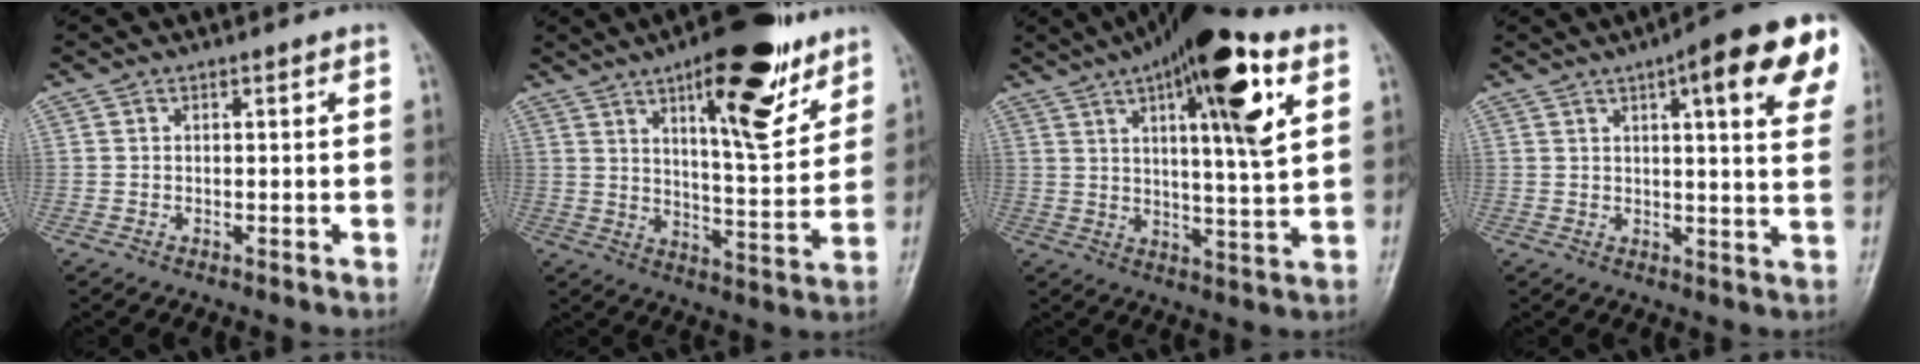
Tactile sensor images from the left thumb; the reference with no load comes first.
{"total": 17.6, "force": [10.2, 5.5, 13.2], "torque": [-0.156, -0.052, 0.156]}
{"total": 18.1, "force": [7.8, 4.3, 15.8], "torque": [-0.221, -0.016, 0.116]}
{"total": 17.5, "force": [8.0, 4.0, 15.0], "torque": [-0.172, -0.014, 0.092]}